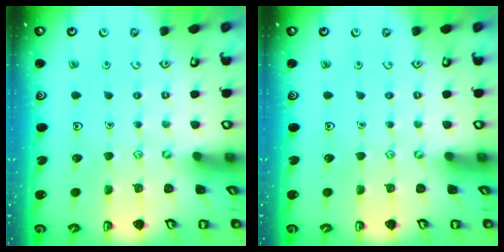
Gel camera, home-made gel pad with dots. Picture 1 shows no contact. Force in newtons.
{"total": 0.0}